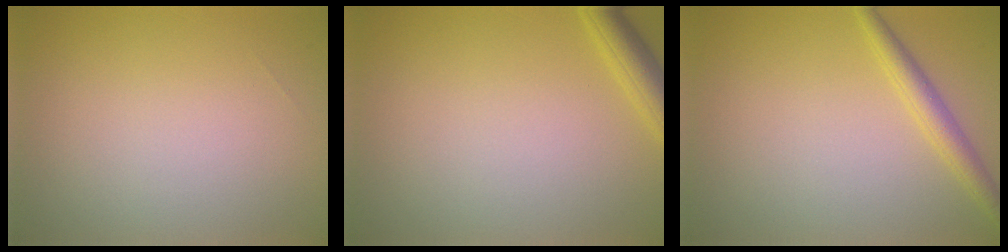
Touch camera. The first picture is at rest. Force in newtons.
{"total": 2.6, "press": 2.6, "slide": 0.2}
{"total": 2.3, "press": 2.3, "slide": 0.1}